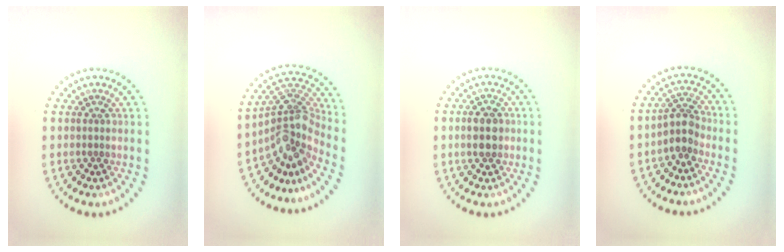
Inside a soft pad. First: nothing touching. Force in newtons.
{"total": 4.5, "press": 3.1, "slide": 3.3}
{"total": 2.8, "press": 2.8, "slide": 0.2}
{"total": 2.5, "press": 2.0, "slide": 1.5}